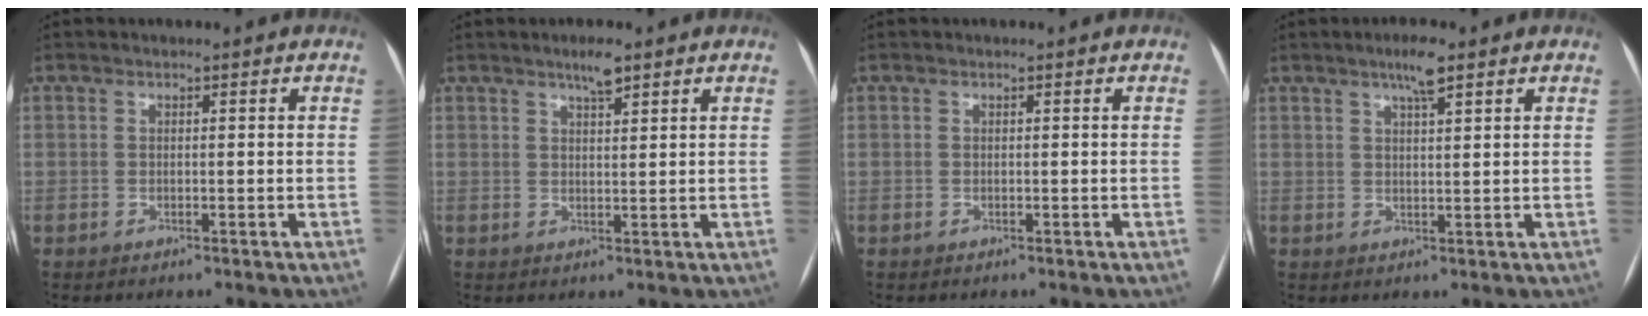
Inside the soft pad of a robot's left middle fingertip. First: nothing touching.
{"total": 2.9, "force": [2.1, 0.4, 1.9], "torque": [-0.036, 0.002, 0.035]}
{"total": 0.0}
{"total": 3.8, "force": [2.5, 0.3, 2.9], "torque": [-0.052, 0.003, 0.041]}